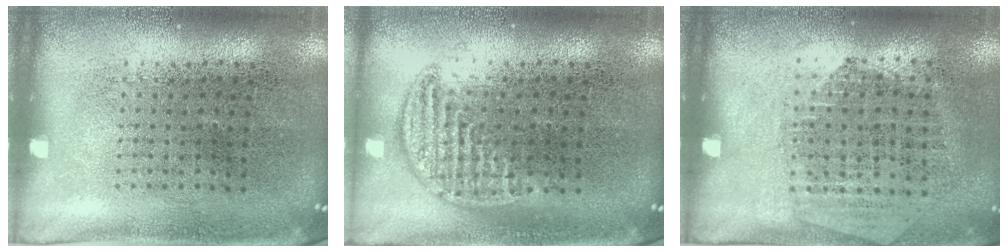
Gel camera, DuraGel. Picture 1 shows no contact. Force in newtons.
{"total": 1.0, "press": 0.9, "slide": 0.1}
{"total": 1.3, "press": 1.2, "slide": 0.6}